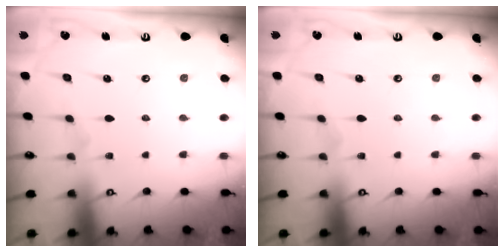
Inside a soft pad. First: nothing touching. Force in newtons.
{"total": 0.0}